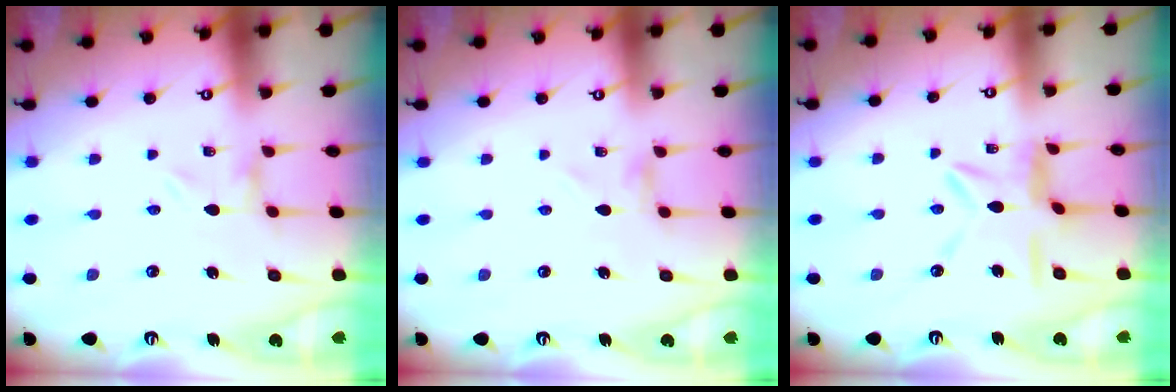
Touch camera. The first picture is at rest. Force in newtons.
{"total": 2.3, "press": 2.3, "slide": 0.3}
{"total": 7.8, "press": 7.8, "slide": 0.8}